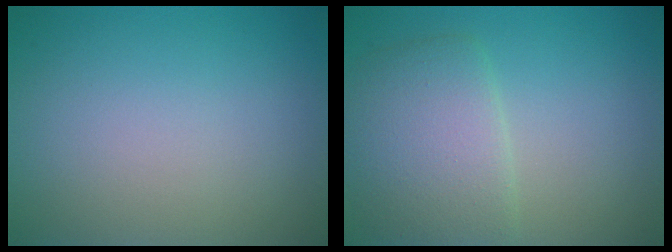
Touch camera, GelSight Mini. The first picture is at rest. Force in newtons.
{"total": 5.1, "press": 5.1, "slide": 0.2}